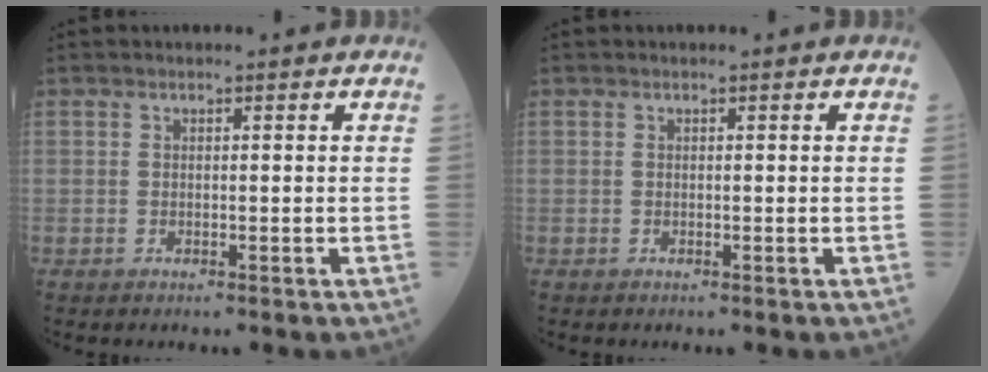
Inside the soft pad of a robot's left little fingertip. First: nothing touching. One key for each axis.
{"total": 0.0}